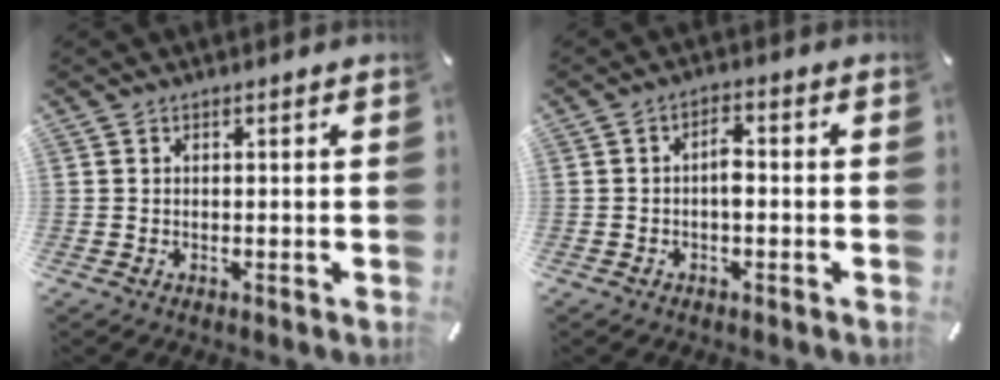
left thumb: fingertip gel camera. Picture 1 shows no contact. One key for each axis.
{"total": 3.5, "fx": -0.6, "fy": 1.7, "fz": 3.0, "tx": -0.056, "ty": 0.011, "tz": -0.012}